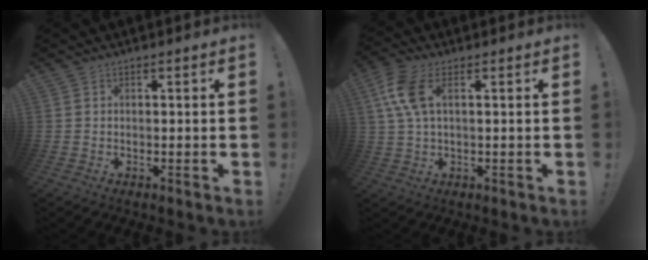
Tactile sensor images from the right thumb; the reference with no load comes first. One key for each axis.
{"total": 8.7, "fx": 2.4, "fy": 4.2, "fz": 7.2, "tx": -0.158, "ty": 0.005, "tz": 0.050}